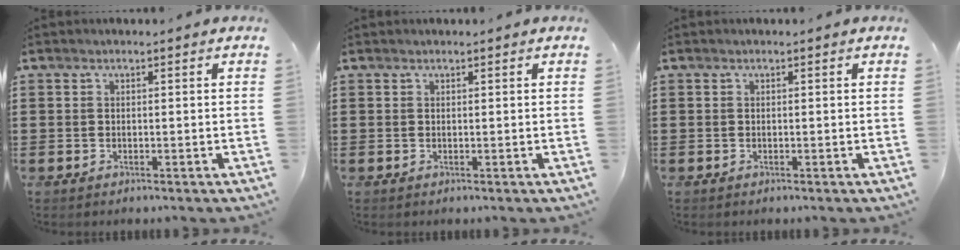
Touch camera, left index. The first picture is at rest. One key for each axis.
{"total": 0.0}
{"total": 0.0}